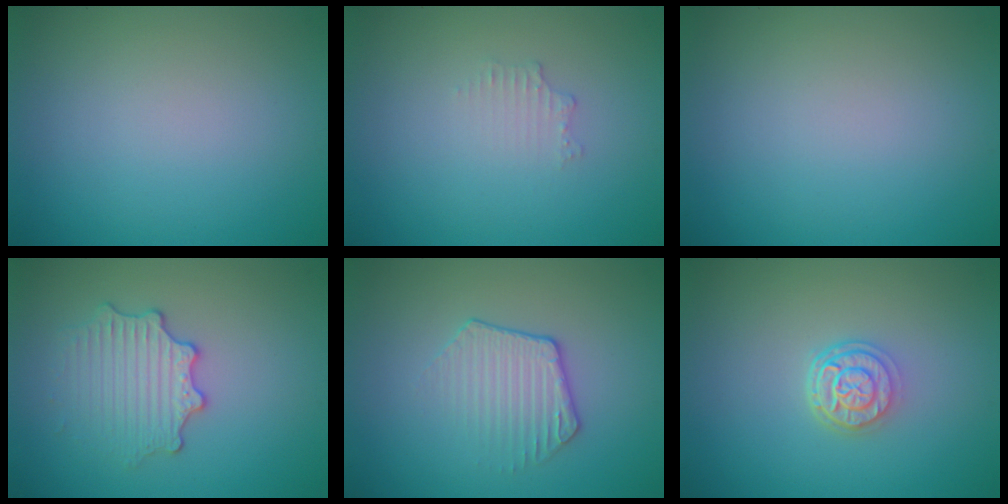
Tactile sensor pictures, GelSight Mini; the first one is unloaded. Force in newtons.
{"total": 0.6, "press": 0.4, "slide": 0.3}
{"total": 0.0}
{"total": 2.9, "press": 2.8, "slide": 0.9}
{"total": 2.3, "press": 1.8, "slide": 1.4}
{"total": 3.1, "press": 2.5, "slide": 1.9}